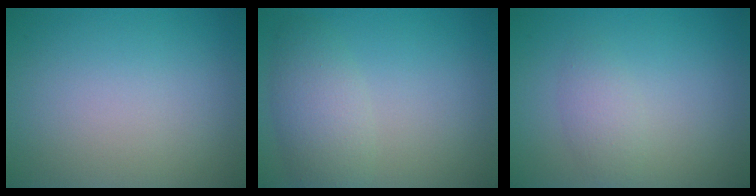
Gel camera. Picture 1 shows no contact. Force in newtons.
{"total": 3.6, "press": 3.6, "slide": 0.2}
{"total": 1.8, "press": 1.8, "slide": 0.1}